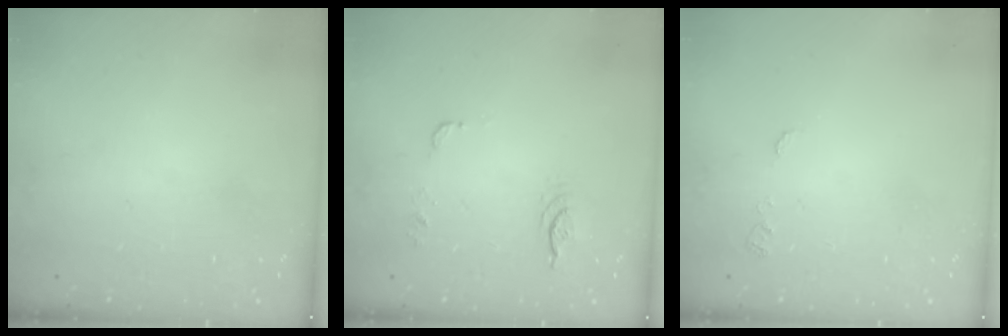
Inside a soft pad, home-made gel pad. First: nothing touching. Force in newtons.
{"total": 14.8, "press": 7.2, "slide": 12.9}
{"total": 5.3, "press": 5.2, "slide": 0.5}